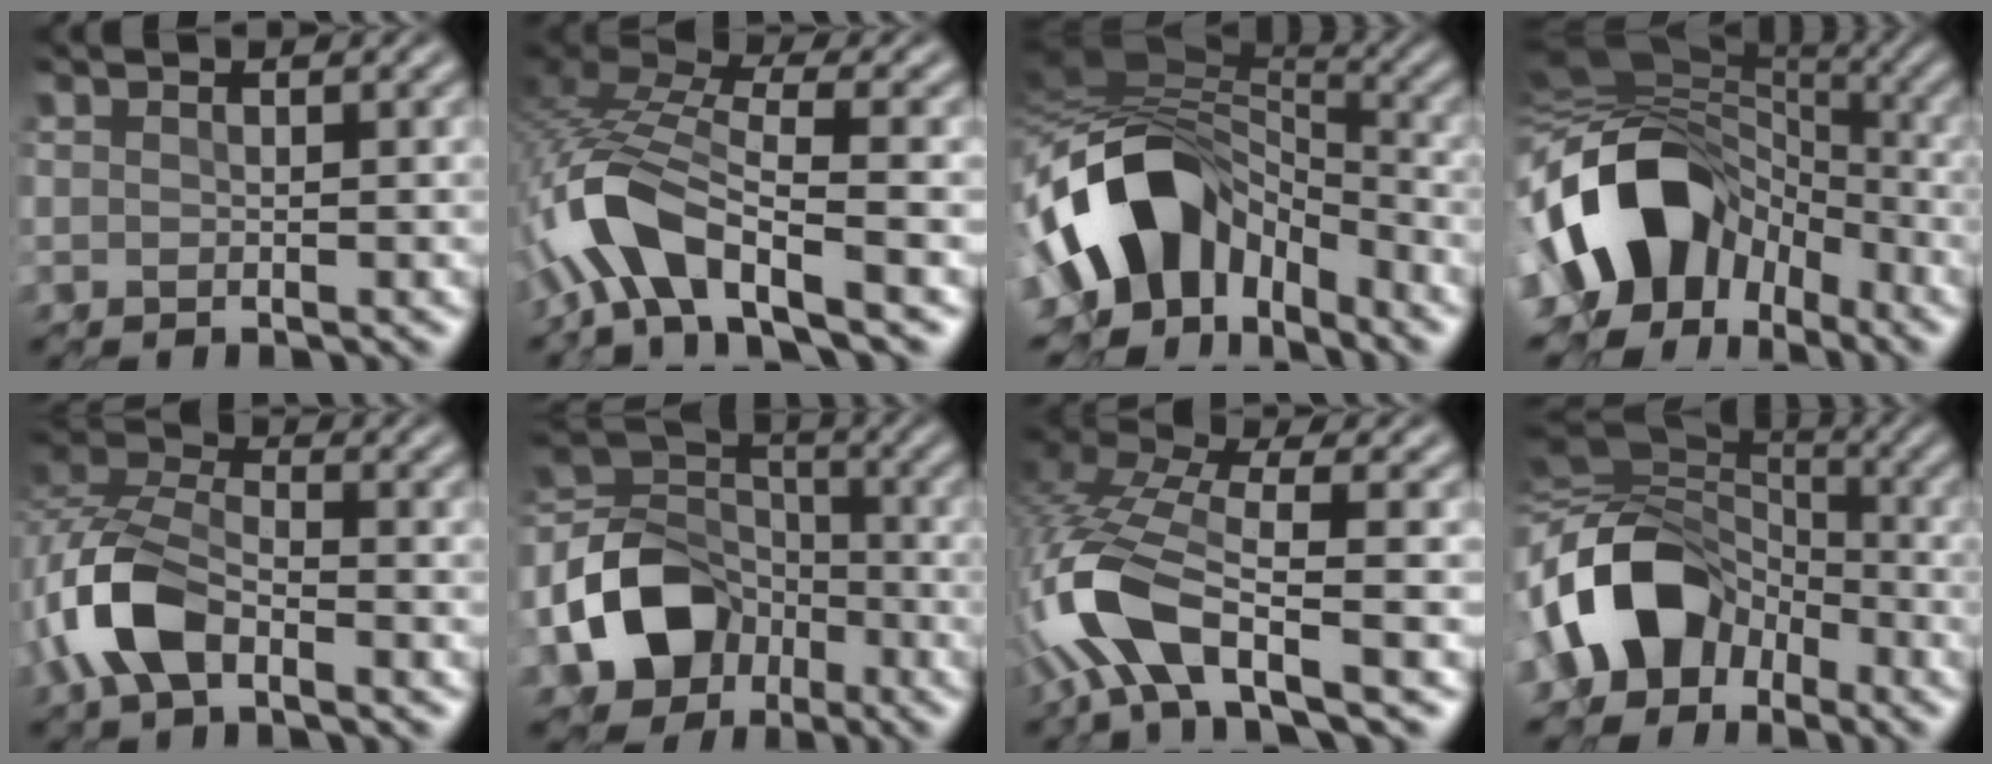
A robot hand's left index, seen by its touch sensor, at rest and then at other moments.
{"total": 7.8, "force": [-4.4, 1.8, 6.2], "torque": [-0.139, 0.009, -0.095]}
{"total": 12.0, "force": [-3.8, 7.8, 8.2], "torque": [-0.158, 0.010, -0.076]}
{"total": 13.3, "force": [-5.5, 9.6, 7.3], "torque": [-0.141, -0.007, -0.104]}
{"total": 6.0, "force": [-3.3, 2.8, 4.1], "torque": [-0.103, 0.006, -0.076]}
{"total": 8.8, "force": [-4.6, 6.3, 4.1], "torque": [-0.079, -0.005, -0.089]}
{"total": 8.6, "force": [-4.2, 2.3, 7.2], "torque": [-0.174, 0.008, -0.096]}
{"total": 10.8, "force": [-4.2, 7.5, 6.5], "torque": [-0.134, -0.001, -0.086]}